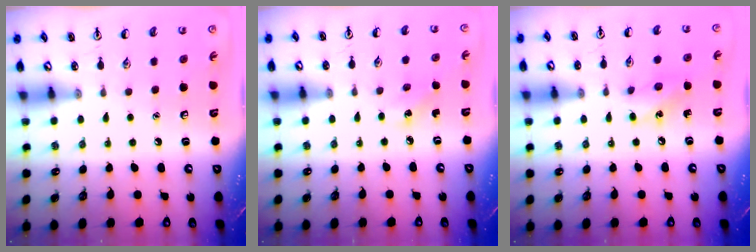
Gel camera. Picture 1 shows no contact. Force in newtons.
{"total": 2.3, "press": 2.2, "slide": 0.8}
{"total": 7.6, "press": 7.5, "slide": 1.2}